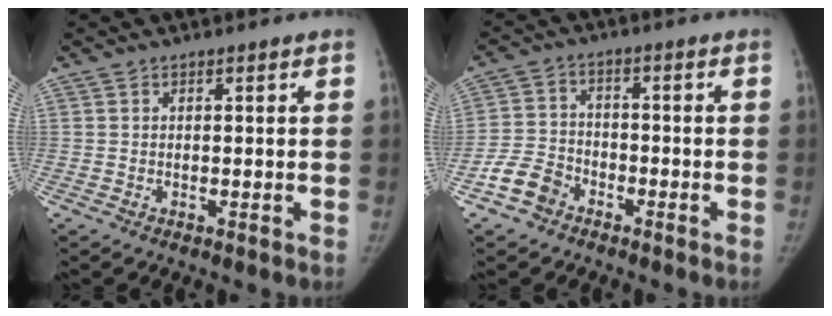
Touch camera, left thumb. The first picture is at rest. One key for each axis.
{"total": 6.5, "fx": -4.1, "fy": 4.5, "fz": 2.2, "tx": -0.035, "ty": 0.022, "tz": -0.083}